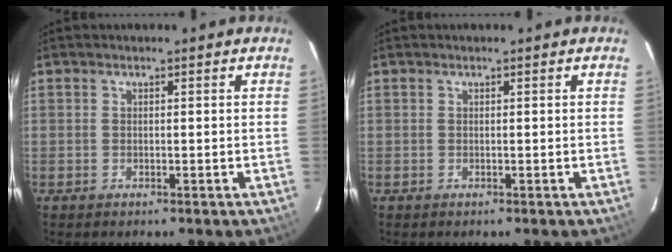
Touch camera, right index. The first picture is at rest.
{"total": 0.0}